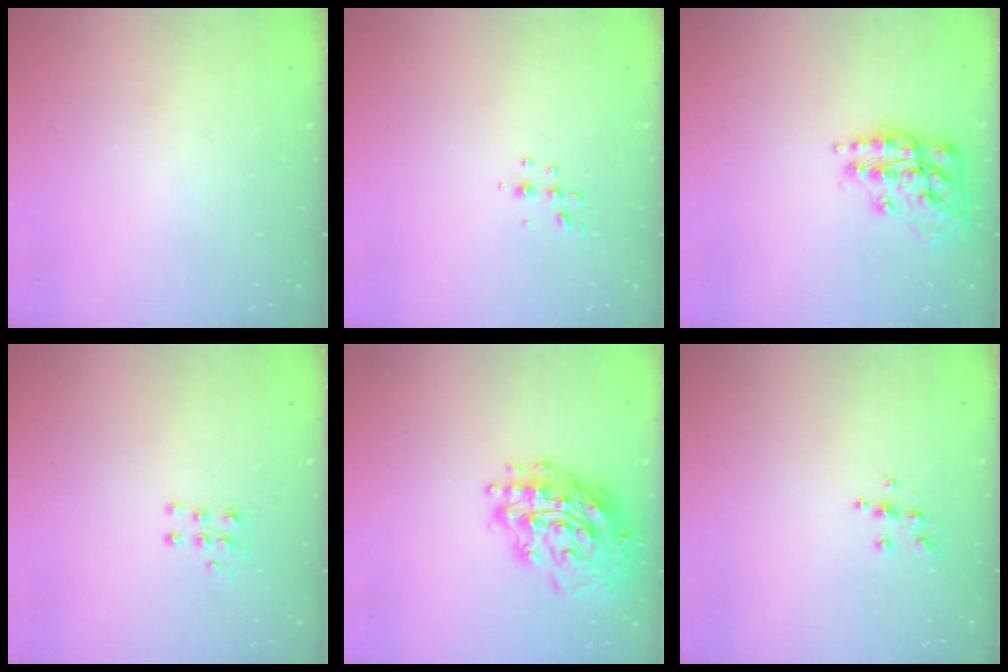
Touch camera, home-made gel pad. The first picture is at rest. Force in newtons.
{"total": 4.6, "press": 4.5, "slide": 1.0}
{"total": 14.8, "press": 14.7, "slide": 1.5}
{"total": 5.5, "press": 5.4, "slide": 1.1}
{"total": 20.0, "press": 19.9, "slide": 2.0}
{"total": 5.9, "press": 5.9, "slide": 0.6}